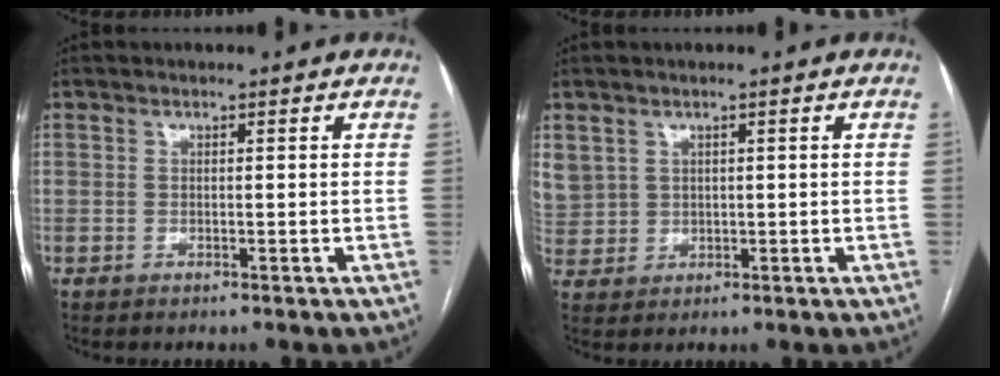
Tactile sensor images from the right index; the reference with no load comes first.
{"total": 7.0, "force": [2.5, 6.2, 1.9], "torque": [-0.073, 0.017, 0.066]}